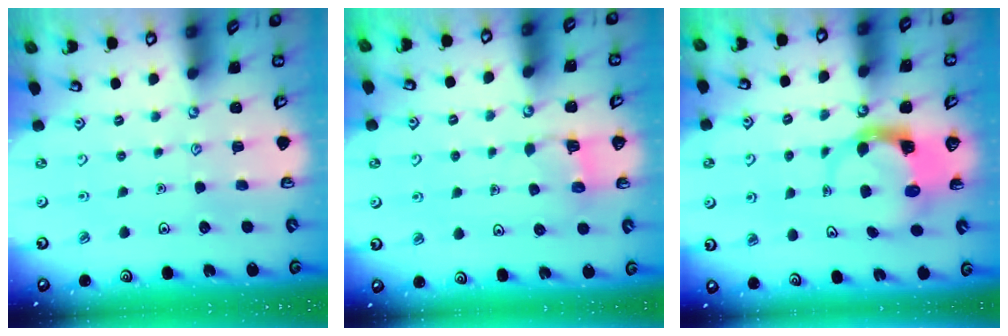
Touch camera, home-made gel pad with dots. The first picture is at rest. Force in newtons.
{"total": 3.9, "press": 3.9, "slide": 0.3}
{"total": 3.6, "press": 3.5, "slide": 0.5}